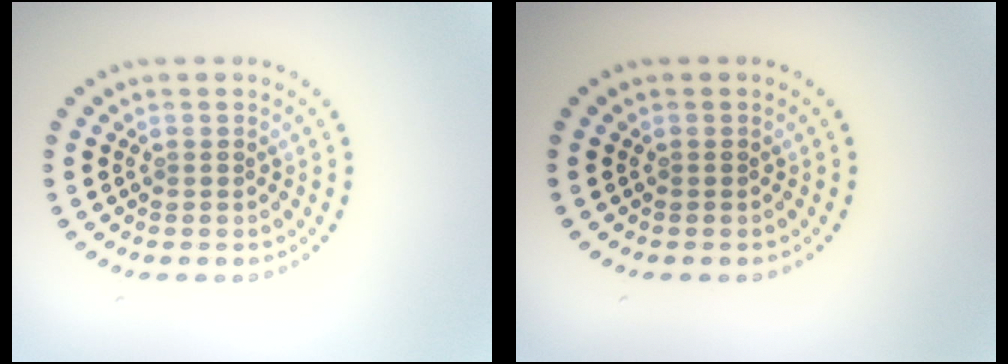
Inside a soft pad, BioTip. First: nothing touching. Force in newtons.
{"total": 0.0}